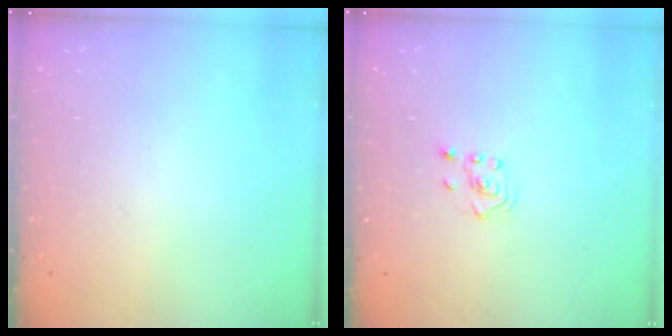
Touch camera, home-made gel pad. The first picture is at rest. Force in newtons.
{"total": 2.3, "press": 2.2, "slide": 0.7}